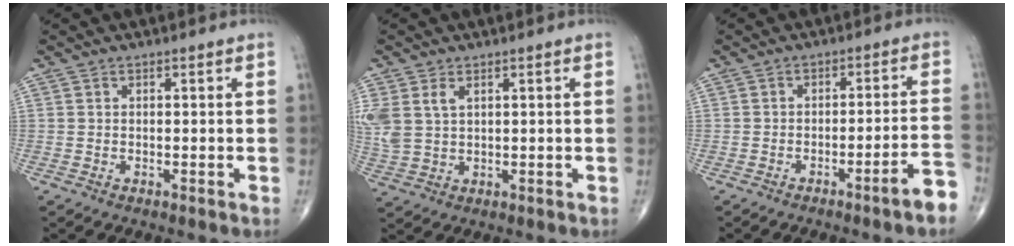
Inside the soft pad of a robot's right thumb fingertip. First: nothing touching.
{"total": 7.2, "force": [2.5, 4.6, 5.0], "torque": [-0.127, 0.005, 0.063]}
{"total": 6.4, "force": [-4.0, 0.0, 5.0], "torque": [-0.068, 0.030, -0.054]}